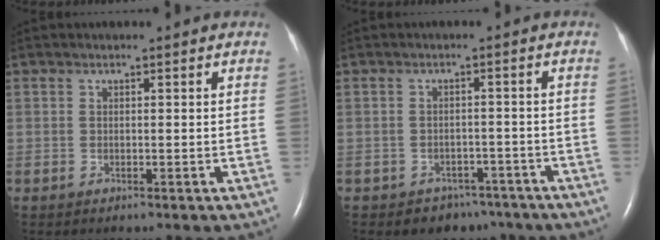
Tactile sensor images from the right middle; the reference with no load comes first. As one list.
[{"total": 5.0, "force": [-3.8, 3.2, 0.1], "torque": [0.001, 0.020, -0.043]}]